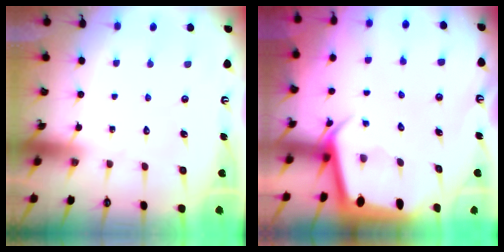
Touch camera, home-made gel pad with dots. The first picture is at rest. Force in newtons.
{"total": 2.4, "press": 2.4, "slide": 0.1}